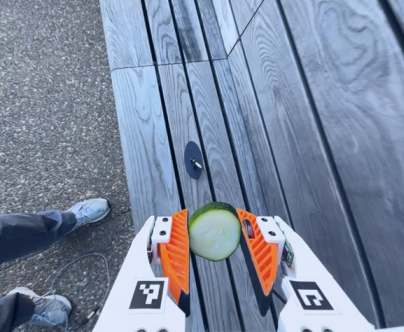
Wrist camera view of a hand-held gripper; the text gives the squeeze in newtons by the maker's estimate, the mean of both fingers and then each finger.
{"total": 12.3, "left": 12.9, "right": 11.7}